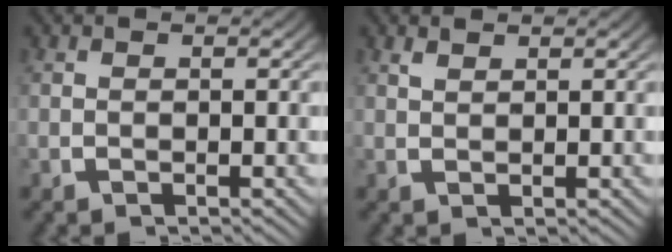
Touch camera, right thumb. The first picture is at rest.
{"total": 1.0, "force": [1.0, 0.1, 0.1], "torque": [0.003, 0.002, 0.025]}